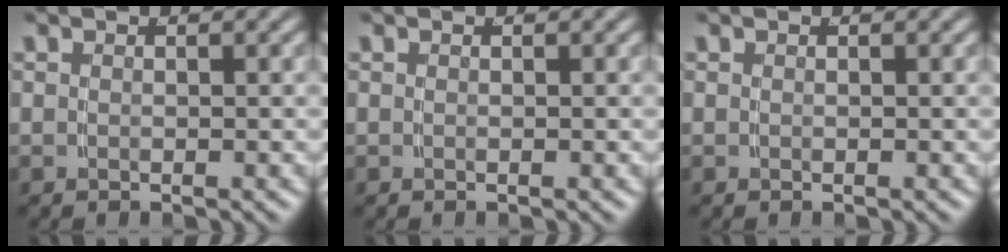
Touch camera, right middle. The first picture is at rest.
{"total": 0.0}
{"total": 0.0}